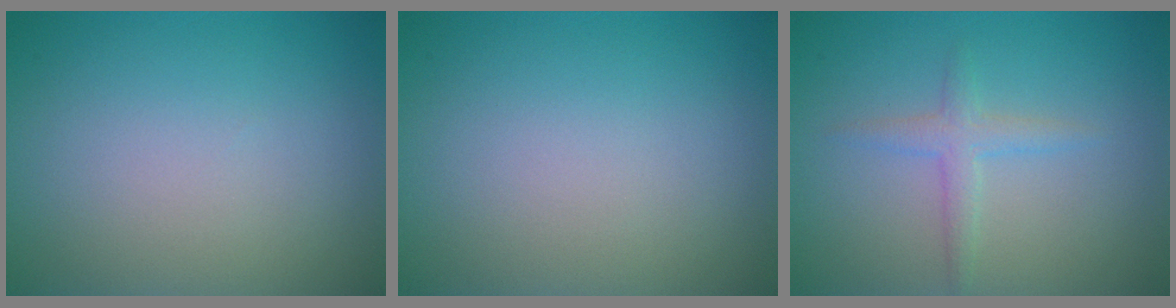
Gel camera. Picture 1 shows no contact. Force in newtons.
{"total": 0.0}
{"total": 1.9, "press": 1.9, "slide": 0.1}